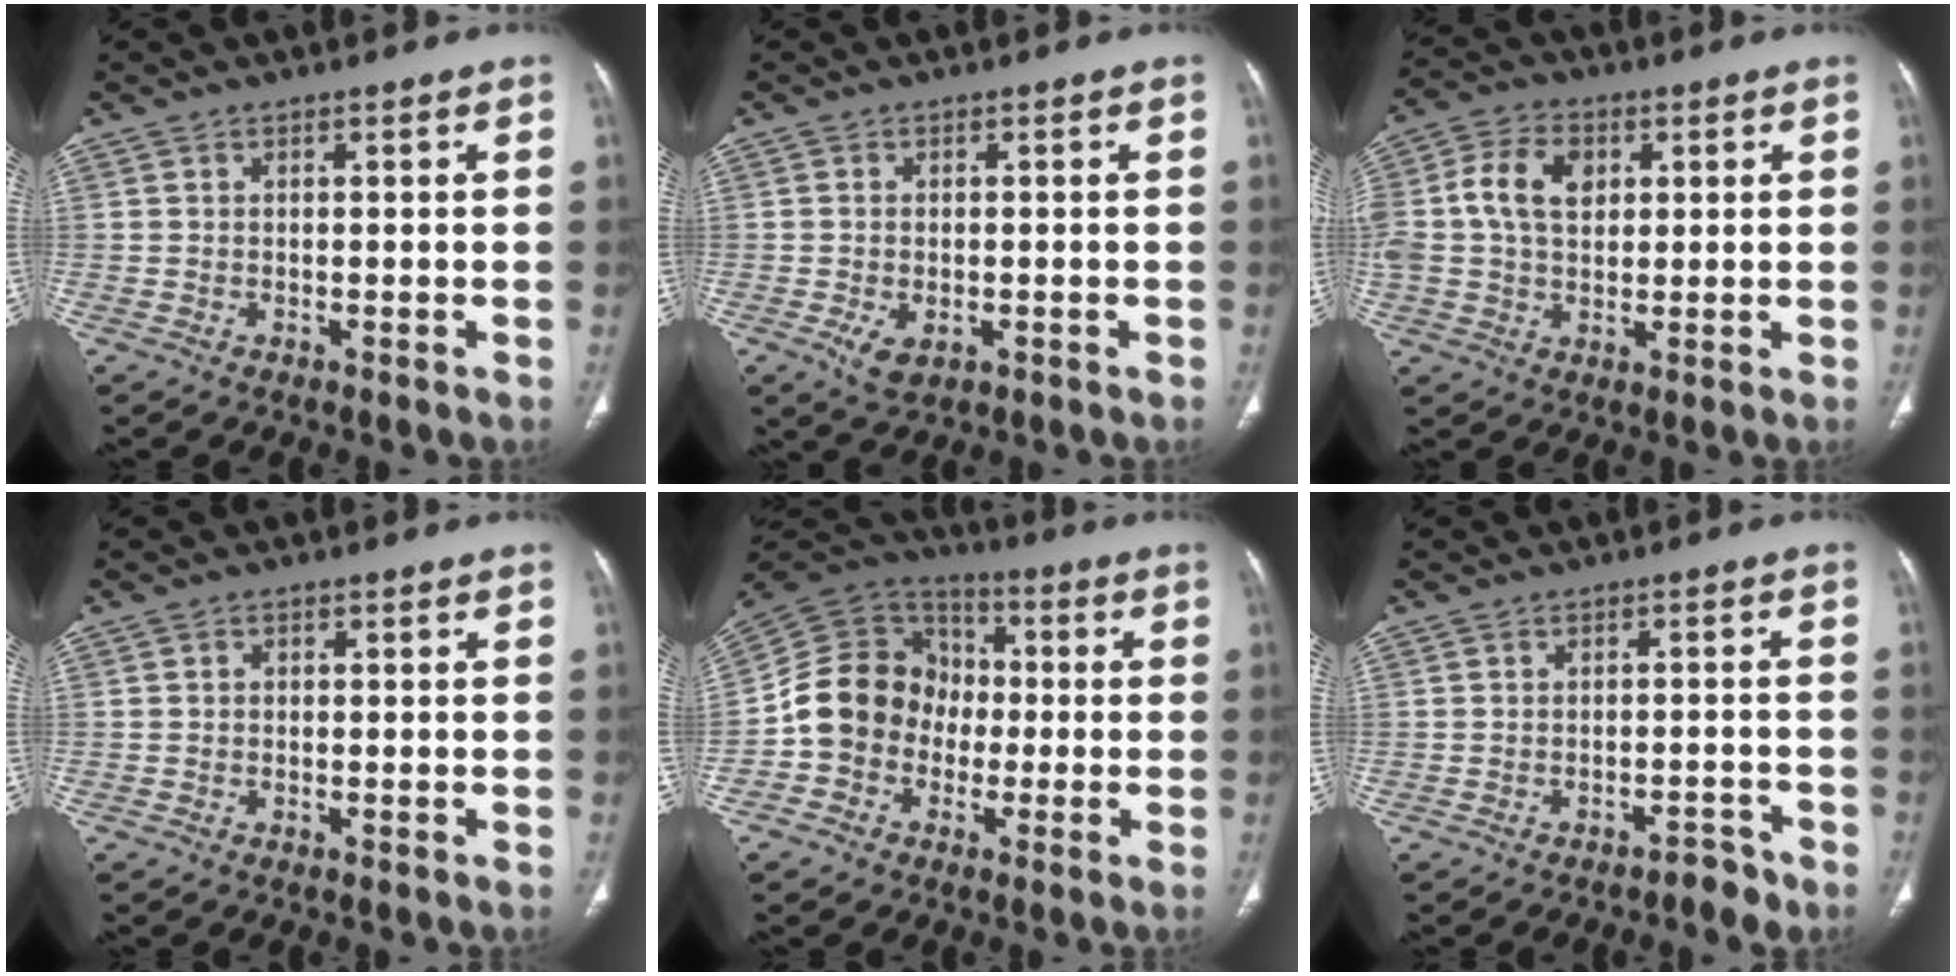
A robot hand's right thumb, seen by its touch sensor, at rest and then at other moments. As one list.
[{"total": 4.1, "force": [-1.4, 2.3, 3.1], "torque": [-0.058, -0.002, -0.015]}, {"total": 11.5, "force": [2.3, 8.0, 7.8], "torque": [-0.155, 0.011, 0.040]}, {"total": 0.8, "force": [-0.1, 0.8, 0.3], "torque": [0.004, 0.003, -0.004]}, {"total": 13.8, "force": [-2.6, 12.1, 6.1], "torque": [-0.079, 0.042, -0.058]}, {"total": 3.1, "force": [-2.5, 1.3, 1.3], "torque": [-0.012, 0.022, -0.032]}]